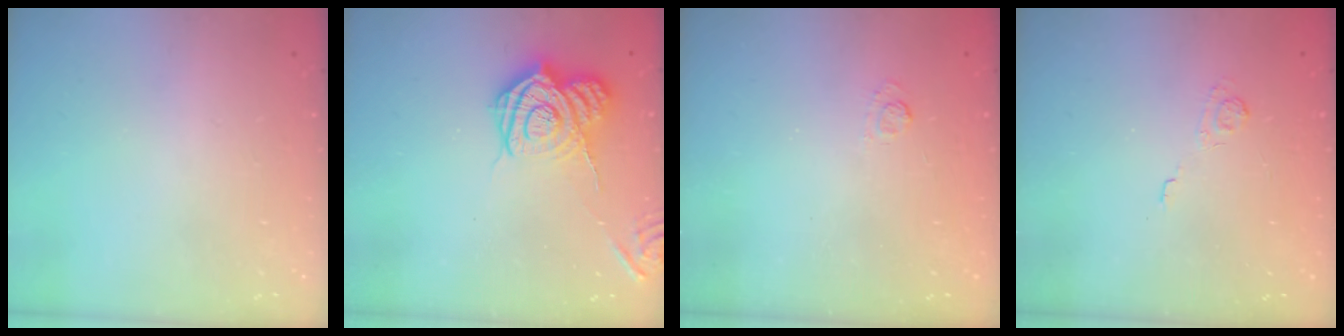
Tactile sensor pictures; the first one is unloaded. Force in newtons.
{"total": 13.3, "press": 13.3, "slide": 0.9}
{"total": 2.4, "press": 1.9, "slide": 1.4}
{"total": 2.0, "press": 1.5, "slide": 1.3}